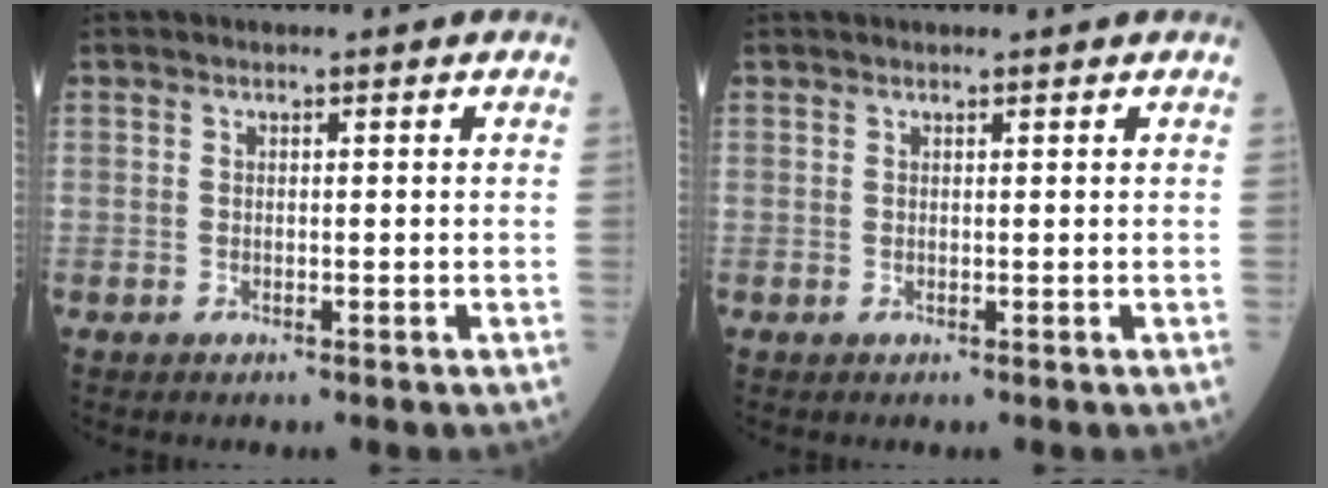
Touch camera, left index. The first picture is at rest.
{"total": 1.9, "force": [1.8, 0.1, 0.7], "torque": [-0.003, 0.022, 0.025]}